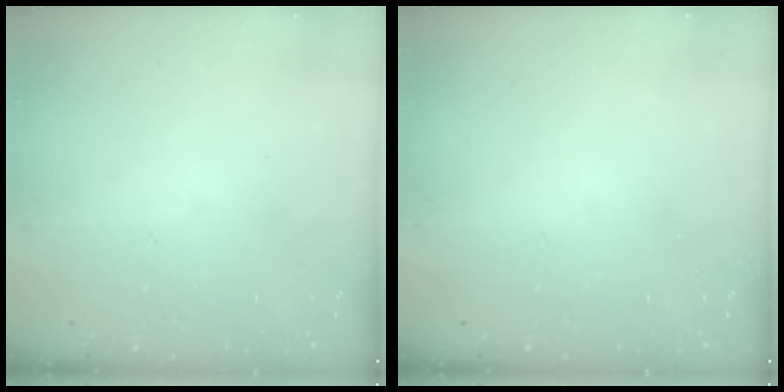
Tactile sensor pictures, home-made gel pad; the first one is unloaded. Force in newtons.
{"total": 0.0}